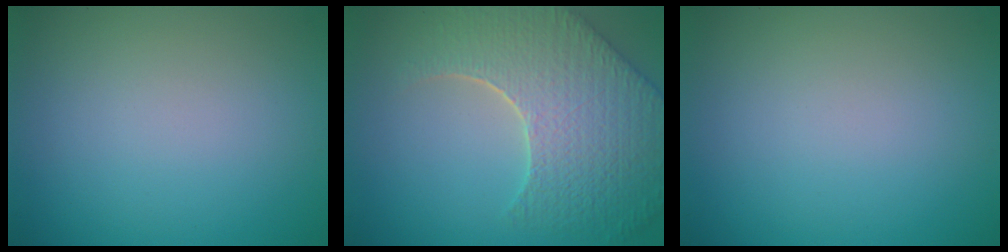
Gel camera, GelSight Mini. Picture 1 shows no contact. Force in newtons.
{"total": 9.0, "press": 6.4, "slide": 6.3}
{"total": 0.0}